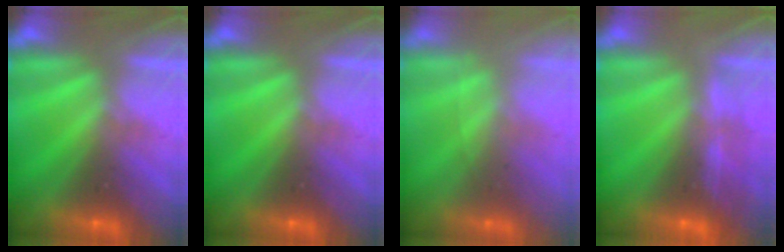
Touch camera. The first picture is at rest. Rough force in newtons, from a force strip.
{"total": 0.0}
{"total": 2.6}
{"total": 1.4}